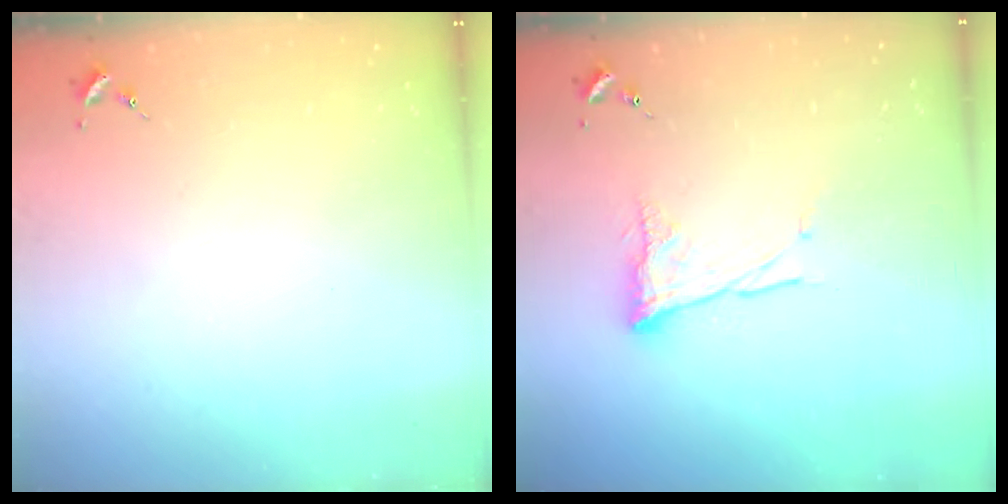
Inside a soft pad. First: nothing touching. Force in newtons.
{"total": 10.5, "press": 10.5, "slide": 0.9}